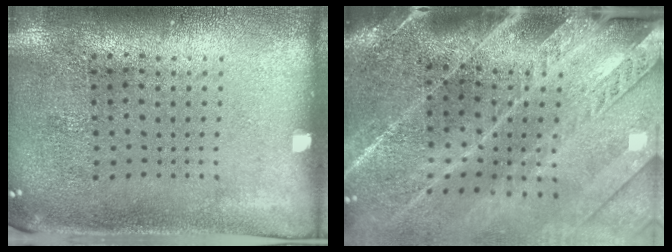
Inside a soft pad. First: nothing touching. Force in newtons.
{"total": 3.7, "press": 3.2, "slide": 2.0}